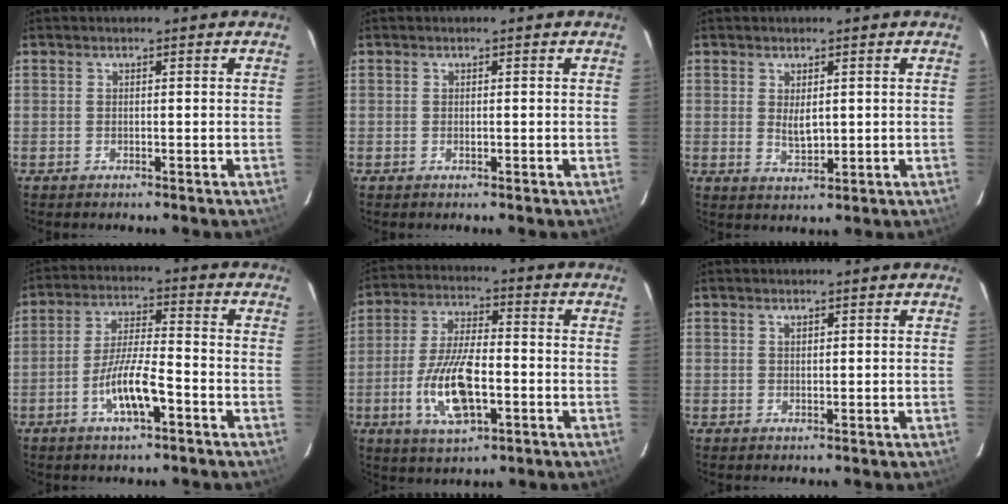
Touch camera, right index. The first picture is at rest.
{"total": 0.0}
{"total": 3.4, "force": [0.6, 1.8, 2.8], "torque": [-0.044, -0.008, 0.015]}
{"total": 8.5, "force": [-4.1, 1.6, 7.2], "torque": [-0.143, -0.003, -0.073]}
{"total": 12.8, "force": [-3.8, 5.0, 11.1], "torque": [-0.229, -0.008, -0.068]}
{"total": 0.8, "force": [0.6, 0.4, 0.4], "torque": [-0.005, 0.002, 0.011]}